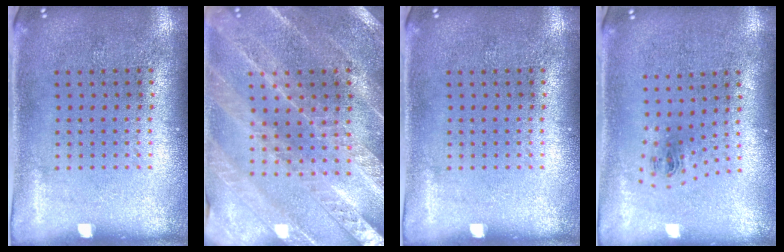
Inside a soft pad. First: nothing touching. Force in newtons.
{"total": 2.2, "press": 2.2, "slide": 0.2}
{"total": 0.0}
{"total": 1.0, "press": 0.4, "slide": 0.9}